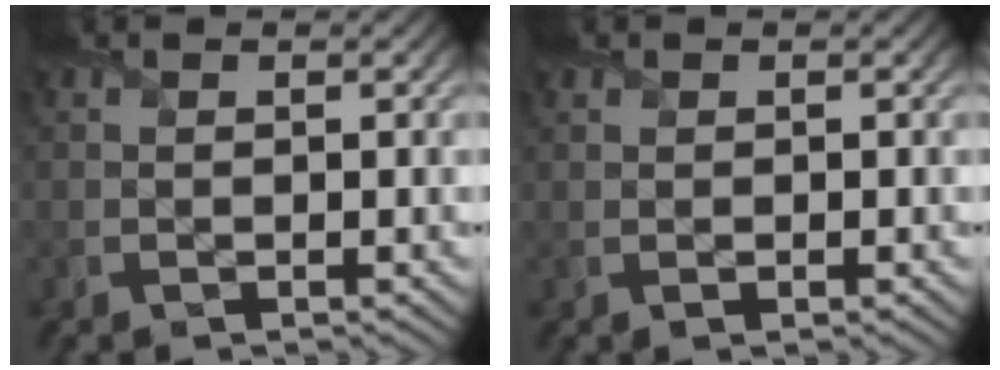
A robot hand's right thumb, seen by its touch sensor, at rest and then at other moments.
{"total": 0.5, "force": [0.2, 0.3, 0.4], "torque": [-0.007, -0.001, 0.006]}